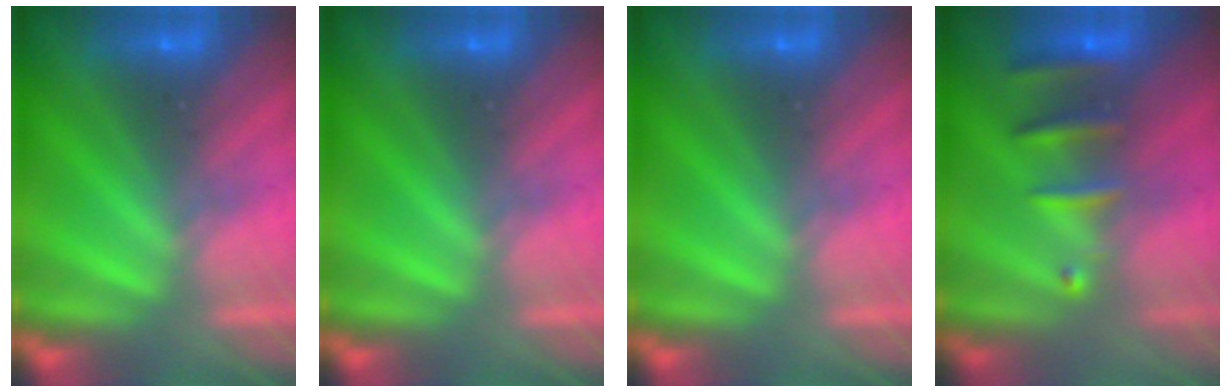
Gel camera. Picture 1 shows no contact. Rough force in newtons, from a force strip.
{"total": 0.0}
{"total": 0.0}
{"total": 2.5}